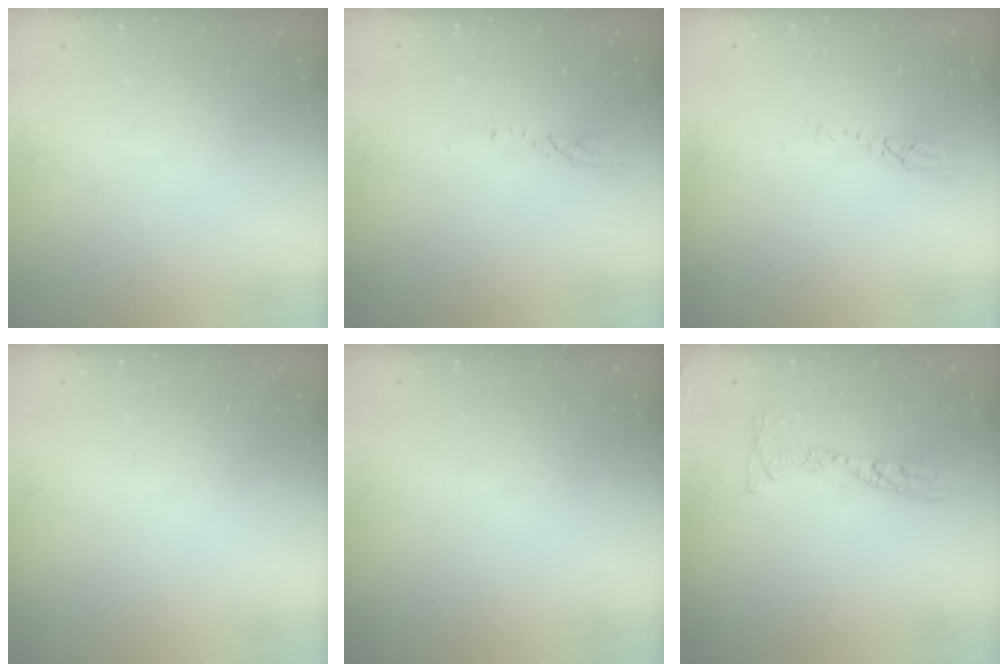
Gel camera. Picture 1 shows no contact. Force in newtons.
{"total": 3.7, "press": 3.7, "slide": 0.4}
{"total": 3.7, "press": 3.7, "slide": 0.4}
{"total": 0.0}
{"total": 0.0}
{"total": 12.2, "press": 12.1, "slide": 1.3}